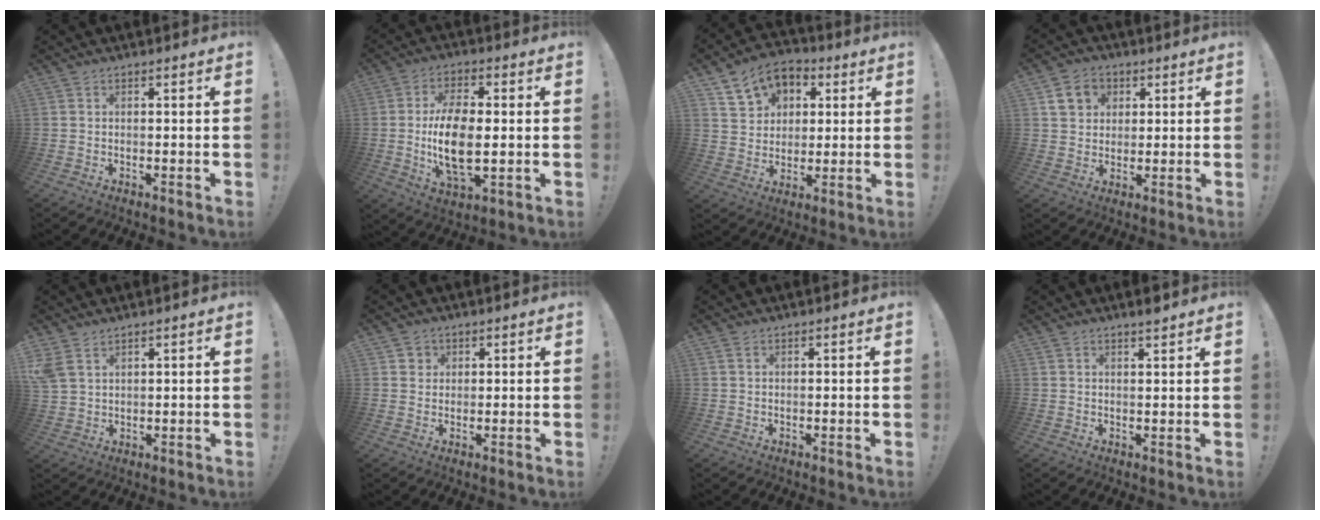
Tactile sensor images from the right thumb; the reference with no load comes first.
{"total": 14.3, "force": [-0.3, 7.3, 12.2], "torque": [-0.244, -0.008, -0.011]}
{"total": 11.1, "force": [5.4, 8.7, 4.2], "torque": [-0.069, -0.023, 0.107]}
{"total": 8.8, "force": [3.6, 7.3, 3.3], "torque": [-0.050, -0.006, 0.073]}
{"total": 5.2, "force": [3.4, 2.9, 2.7], "torque": [-0.056, -0.006, 0.071]}
{"total": 2.5, "force": [1.2, 2.2, 0.3], "torque": [-0.002, -0.006, 0.021]}
{"total": 0.8, "force": [0.4, 0.5, 0.4], "torque": [-0.006, 0.001, 0.008]}
{"total": 2.5, "force": [2.0, 0.0, 1.4], "torque": [-0.020, -0.013, 0.033]}